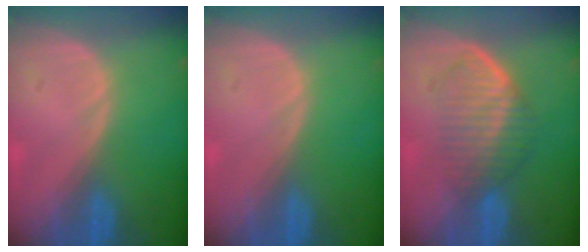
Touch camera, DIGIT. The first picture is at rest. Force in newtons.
{"total": 0.0}
{"total": 6.8, "press": 6.1, "slide": 3.1}